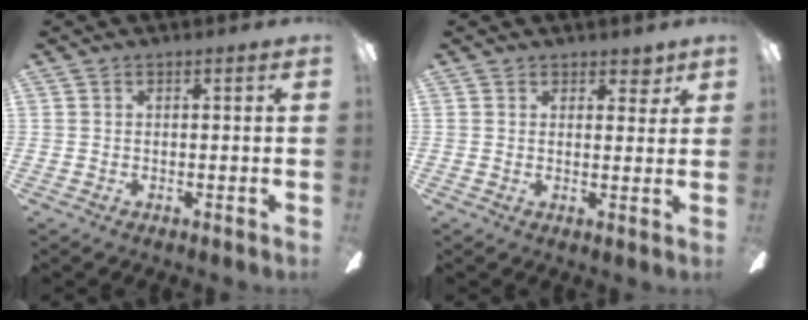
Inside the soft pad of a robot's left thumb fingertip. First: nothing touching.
{"total": 3.4, "force": [2.6, 1.9, 1.1], "torque": [-0.001, -0.010, 0.042]}